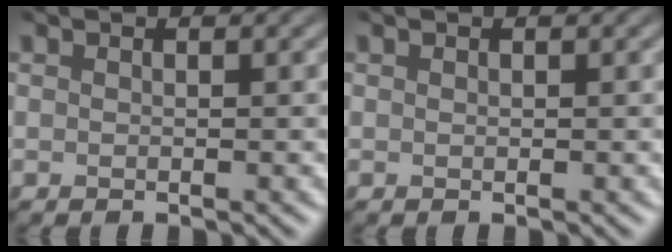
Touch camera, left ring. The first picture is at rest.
{"total": 0.0}